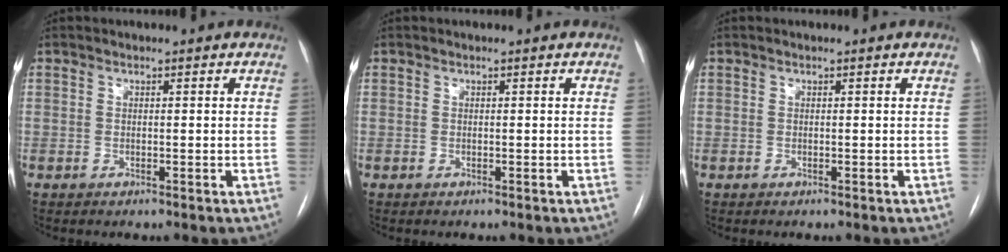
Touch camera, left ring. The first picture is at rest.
{"total": 0.0}
{"total": 0.0}